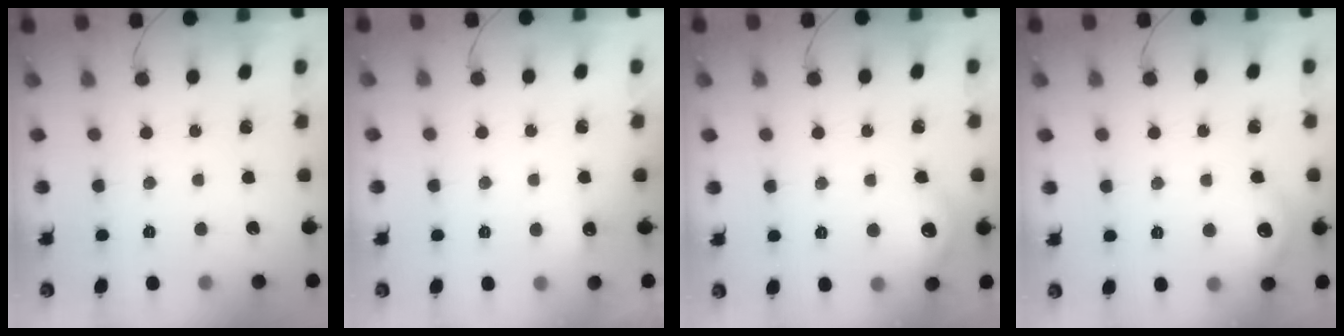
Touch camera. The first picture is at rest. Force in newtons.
{"total": 3.7, "press": 3.6, "slide": 1.1}
{"total": 10.1, "press": 8.3, "slide": 5.8}
{"total": 10.1, "press": 8.3, "slide": 5.8}